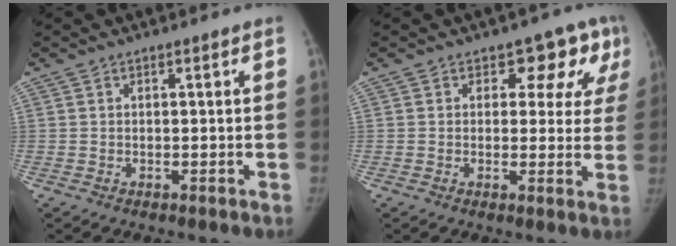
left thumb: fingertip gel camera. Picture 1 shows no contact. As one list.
[{"total": 8.1, "force": [4.1, 5.4, 4.6], "torque": [-0.008, -0.012, 0.037]}]